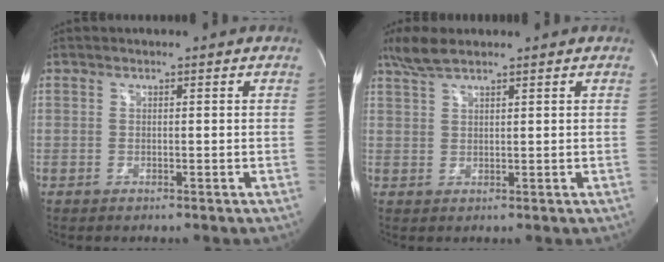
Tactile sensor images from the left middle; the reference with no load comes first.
{"total": 3.8, "force": [3.1, 0.5, 2.1], "torque": [-0.055, 0.013, 0.068]}